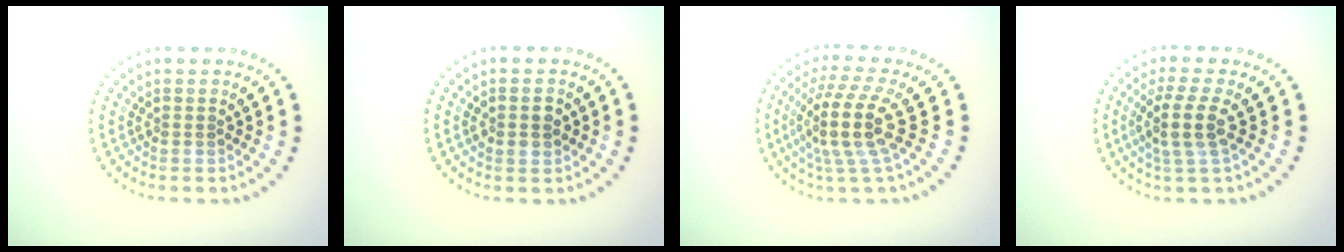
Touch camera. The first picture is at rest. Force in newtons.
{"total": 1.4, "press": 1.4, "slide": 0.2}
{"total": 4.9, "press": 3.7, "slide": 3.3}
{"total": 3.4, "press": 2.6, "slide": 2.2}